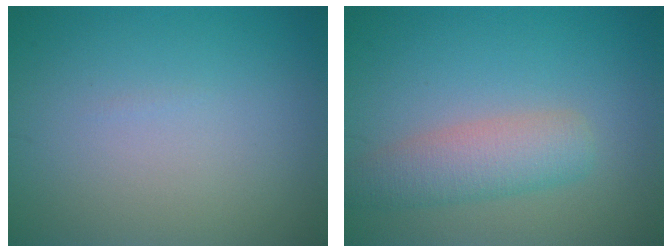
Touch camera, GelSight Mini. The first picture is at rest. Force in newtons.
{"total": 3.9, "press": 3.9, "slide": 0.2}